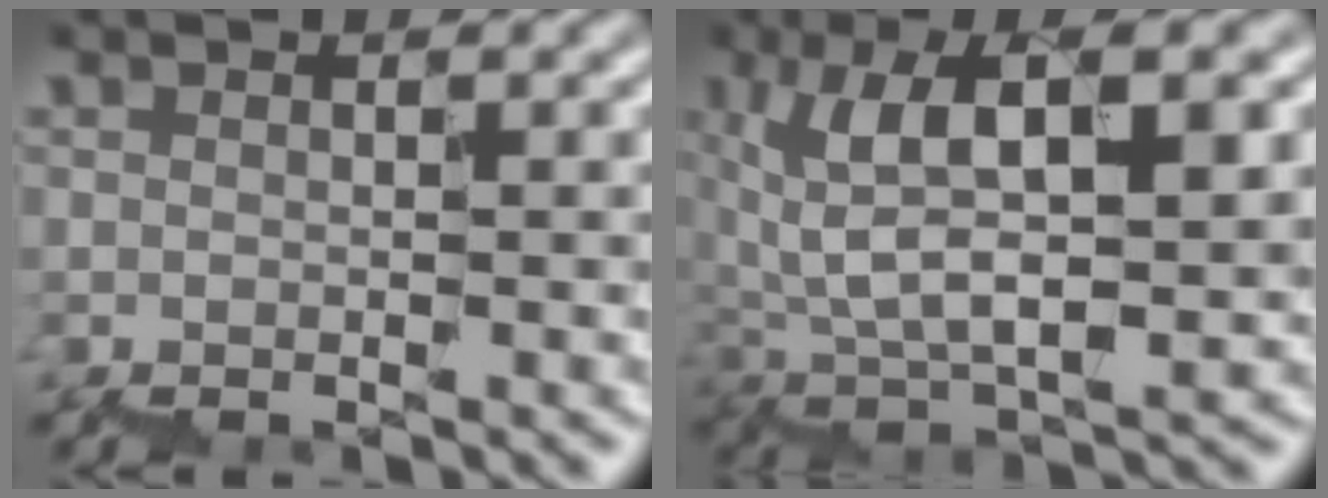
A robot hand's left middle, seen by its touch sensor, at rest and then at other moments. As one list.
[{"total": 6.8, "force": [2.5, 2.3, 5.9], "torque": [-0.124, 0.013, 0.046]}]